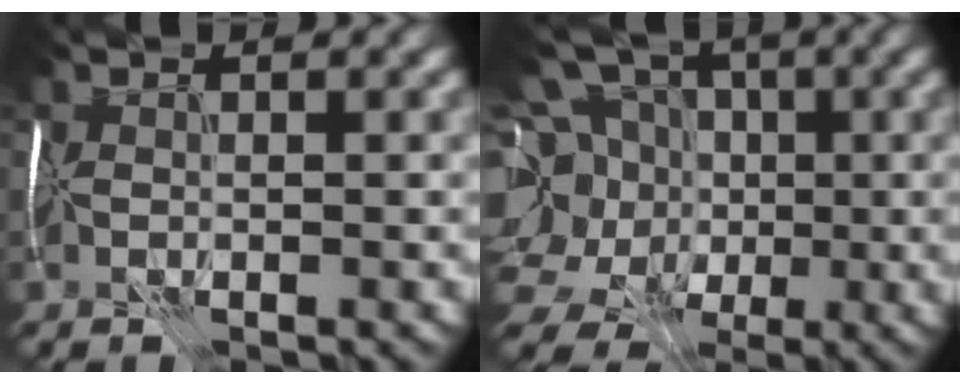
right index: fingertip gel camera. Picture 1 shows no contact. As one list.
[{"total": 13.6, "force": [-0.3, 11.8, 6.8], "torque": [-0.145, 0.014, -0.029]}]